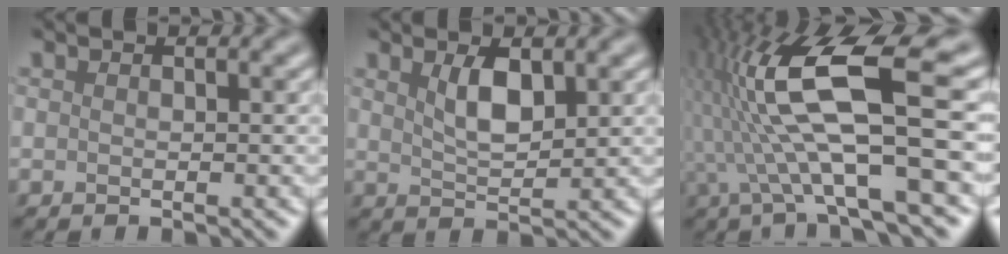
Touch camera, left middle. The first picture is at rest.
{"total": 2.8, "force": [1.4, 1.0, 2.2], "torque": [-0.045, -0.003, 0.028]}
{"total": 12.2, "force": [0.6, 3.0, 11.8], "torque": [-0.229, 0.018, 0.009]}